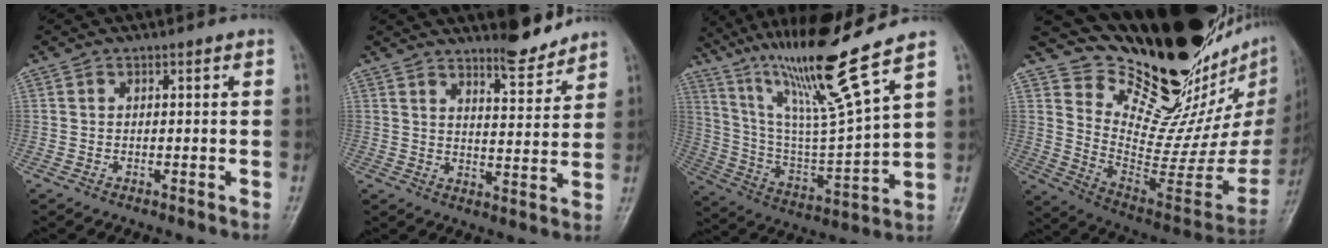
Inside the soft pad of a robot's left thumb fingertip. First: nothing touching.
{"total": 7.2, "force": [6.4, 1.5, 2.9], "torque": [-0.027, -0.058, 0.101]}
{"total": 19.3, "force": [13.9, -0.2, 13.4], "torque": [-0.224, -0.066, 0.258]}
{"total": 29.4, "force": [21.9, 10.2, 16.9], "torque": [-0.215, -0.149, 0.338]}